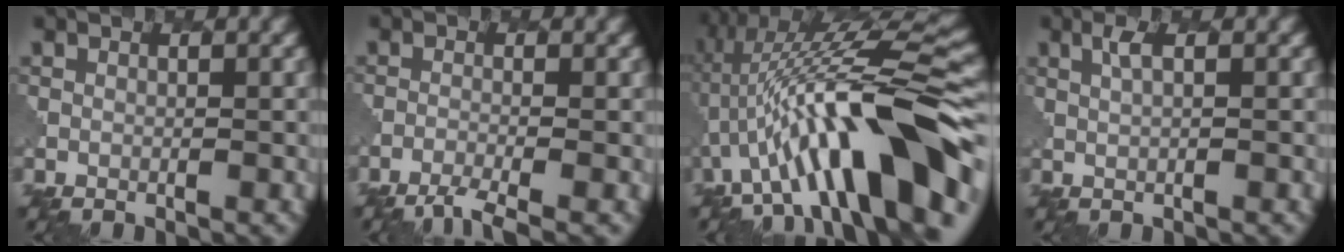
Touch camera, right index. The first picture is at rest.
{"total": 2.7, "force": [-2.0, 0.4, 1.8], "torque": [-0.030, -0.003, -0.048]}
{"total": 13.3, "force": [-2.7, 3.1, 12.7], "torque": [-0.200, 0.030, -0.034]}
{"total": 1.8, "force": [1.0, 0.4, 1.5], "torque": [-0.028, 0.004, 0.018]}